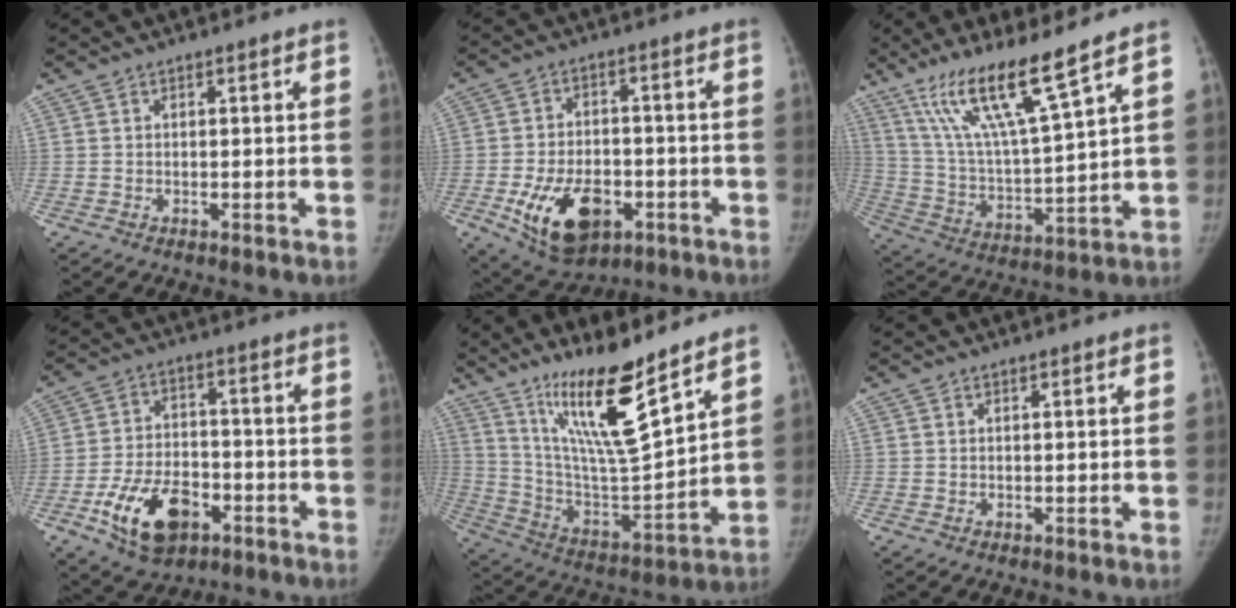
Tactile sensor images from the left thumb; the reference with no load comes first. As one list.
[{"total": 14.4, "force": [-5.4, 8.9, 10.0], "torque": [-0.149, 0.015, -0.077]}, {"total": 15.3, "force": [10.5, 0.9, 11.1], "torque": [-0.201, -0.058, 0.207]}, {"total": 13.7, "force": [-6.3, 8.3, 8.9], "torque": [-0.141, 0.024, -0.104]}, {"total": 18.6, "force": [12.6, 2.9, 13.3], "torque": [-0.208, -0.084, 0.237]}, {"total": 0.0}]